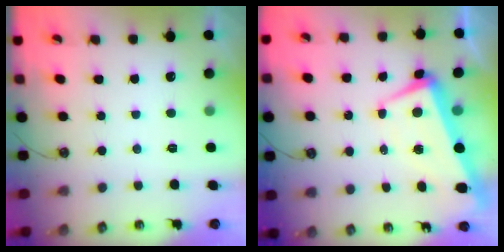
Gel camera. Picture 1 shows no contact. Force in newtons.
{"total": 1.6, "press": 1.4, "slide": 0.9}